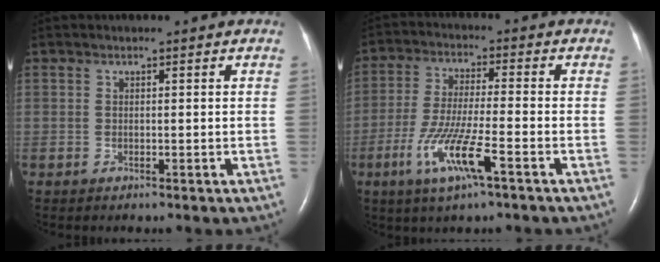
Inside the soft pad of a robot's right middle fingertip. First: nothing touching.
{"total": 9.5, "force": [-4.4, 0.4, 8.4], "torque": [-0.168, -0.016, -0.084]}